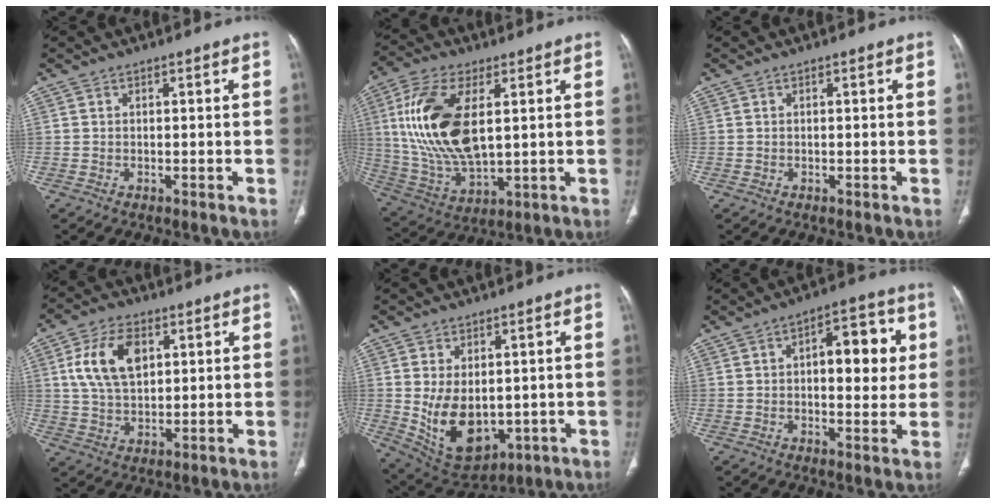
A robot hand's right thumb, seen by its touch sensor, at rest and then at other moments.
{"total": 19.0, "force": [3.7, 9.4, 16.1], "torque": [-0.334, -0.014, 0.078]}
{"total": 0.0}
{"total": 11.3, "force": [3.4, 6.8, 8.4], "torque": [-0.148, -0.004, 0.067]}
{"total": 12.7, "force": [-1.0, 8.2, 9.7], "torque": [-0.143, -0.011, 0.018]}
{"total": 11.5, "force": [1.9, 5.6, 9.9], "torque": [-0.096, 0.011, 0.023]}